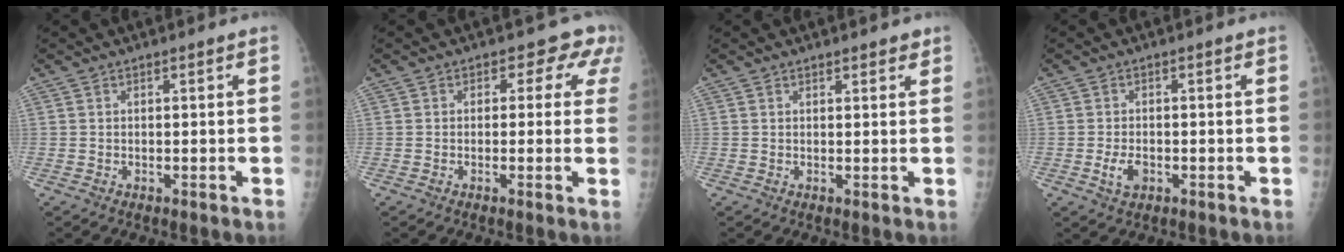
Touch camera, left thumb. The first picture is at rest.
{"total": 4.6, "force": [2.3, 3.5, 1.9], "torque": [0.018, -0.004, 0.003]}
{"total": 1.9, "force": [1.6, 0.8, 0.8], "torque": [0.003, -0.006, 0.016]}
{"total": 3.3, "force": [-1.0, 2.1, 2.3], "torque": [-0.042, 0.000, -0.016]}